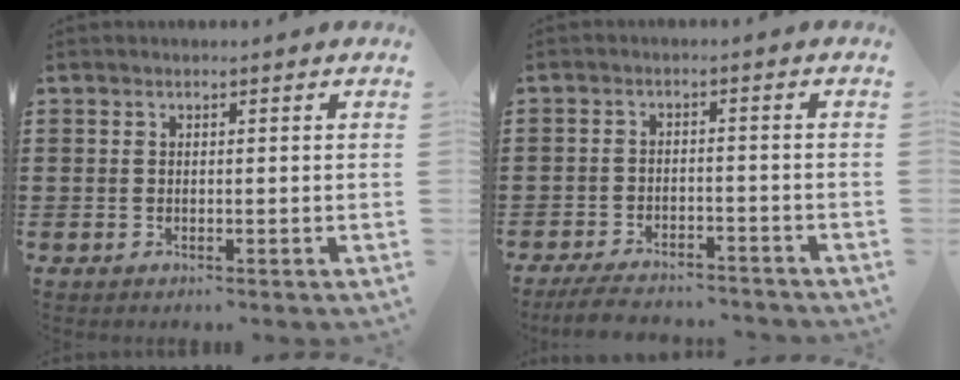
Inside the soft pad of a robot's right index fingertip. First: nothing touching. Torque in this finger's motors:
{"motor_torque": [-0.37, 0.39, 0.16, 0.05]}